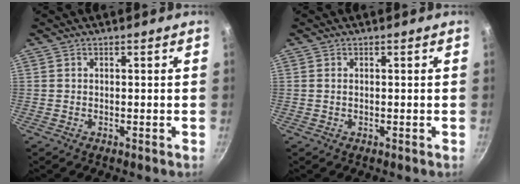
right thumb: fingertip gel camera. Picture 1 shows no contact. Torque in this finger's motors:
{"motor_torque": [-0.11, 0.13, -0.34, 0.15, 0.07]}